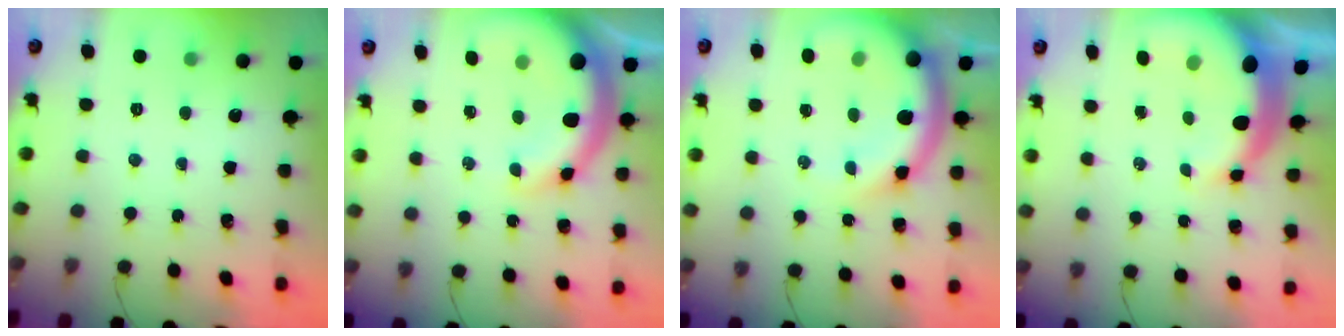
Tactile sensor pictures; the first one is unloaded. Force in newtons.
{"total": 12.2, "press": 11.9, "slide": 2.5}
{"total": 14.5, "press": 14.2, "slide": 3.0}
{"total": 10.3, "press": 10.1, "slide": 2.2}